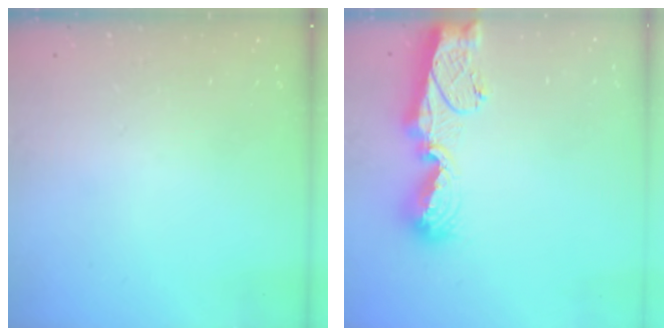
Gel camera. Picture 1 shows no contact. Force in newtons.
{"total": 11.5, "press": 11.4, "slide": 1.4}